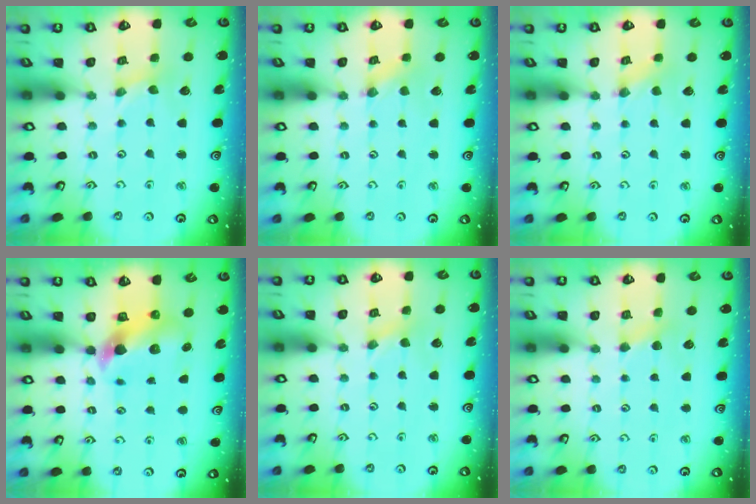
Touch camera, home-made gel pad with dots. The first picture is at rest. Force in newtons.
{"total": 0.0}
{"total": 0.0}
{"total": 6.2, "press": 6.1, "slide": 0.7}
{"total": 0.5, "press": 0.5, "slide": 0.1}
{"total": 3.0, "press": 2.9, "slide": 0.5}